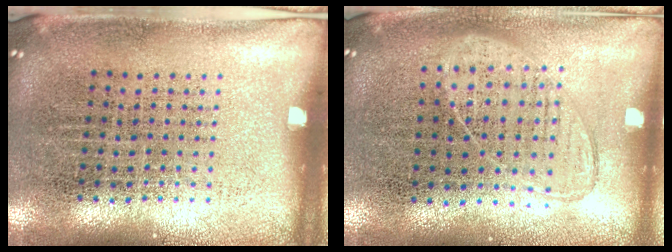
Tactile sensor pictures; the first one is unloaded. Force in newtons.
{"total": 0.9, "press": 0.8, "slide": 0.4}